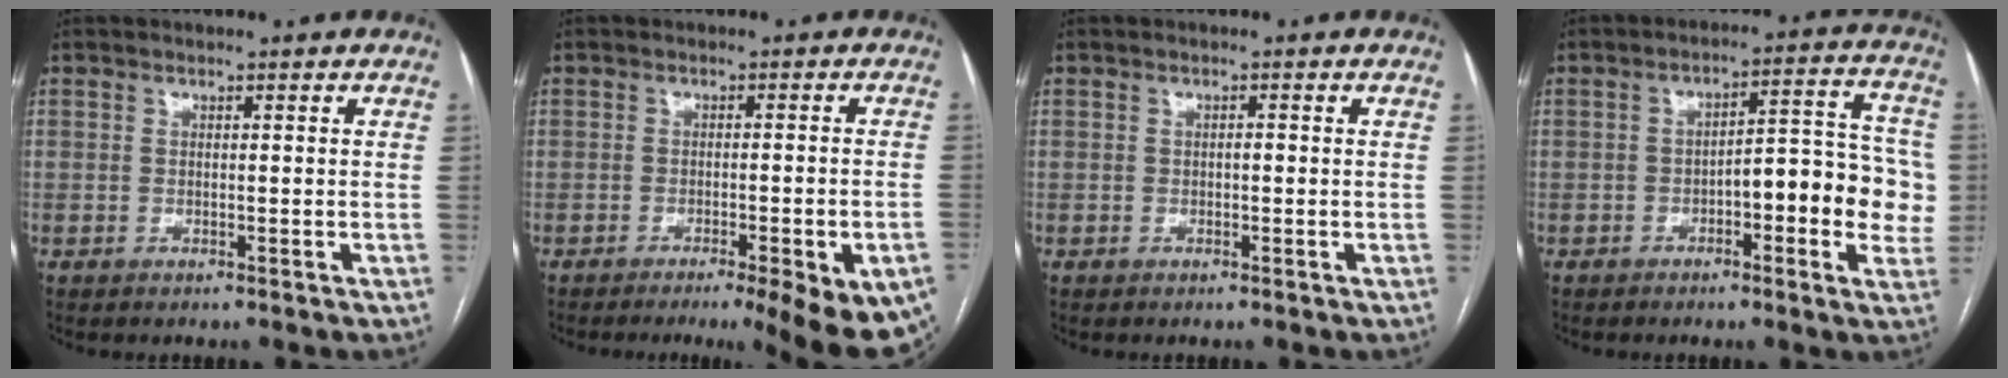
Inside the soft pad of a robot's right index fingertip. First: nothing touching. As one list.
[{"total": 14.5, "force": [-10.0, 2.5, 10.3], "torque": [-0.068, -0.004, -0.121]}, {"total": 0.6, "force": [-0.1, 0.2, 0.5], "torque": [-0.008, 0.002, -0.003]}, {"total": 11.5, "force": [-2.1, 3.5, 10.8], "torque": [-0.125, 0.036, -0.027]}]